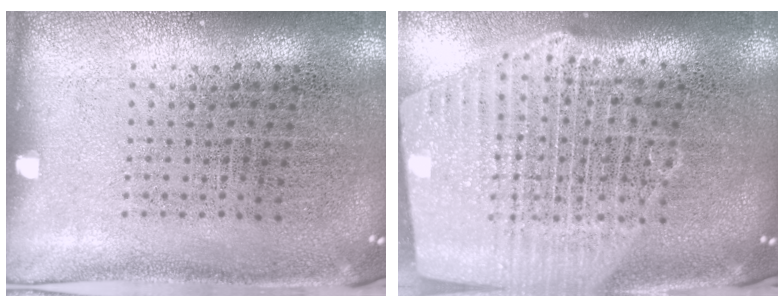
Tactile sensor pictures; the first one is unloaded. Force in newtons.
{"total": 2.7, "press": 2.3, "slide": 1.4}